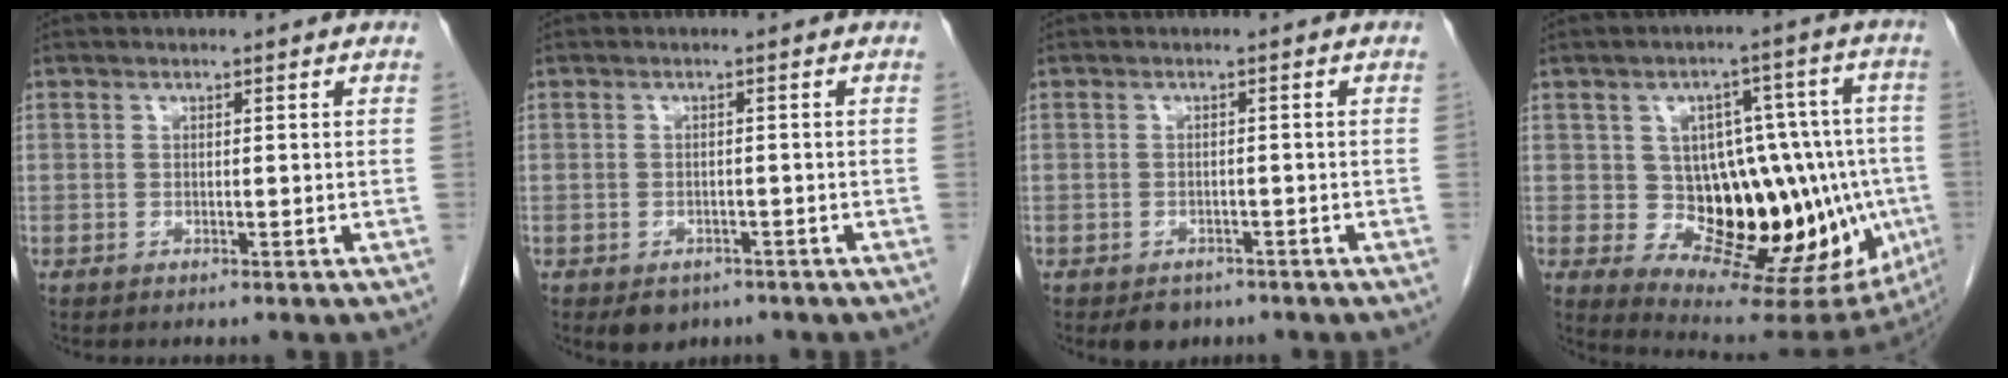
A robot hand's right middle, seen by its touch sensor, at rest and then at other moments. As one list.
[{"total": 3.4, "force": [-2.3, 2.3, 1.2], "torque": [-0.013, 0.002, -0.025]}, {"total": 3.2, "force": [-2.4, 2.0, 0.9], "torque": [-0.012, 0.002, -0.029]}, {"total": 19.5, "force": [-2.1, 9.8, 16.8], "torque": [-0.205, 0.035, -0.005]}]